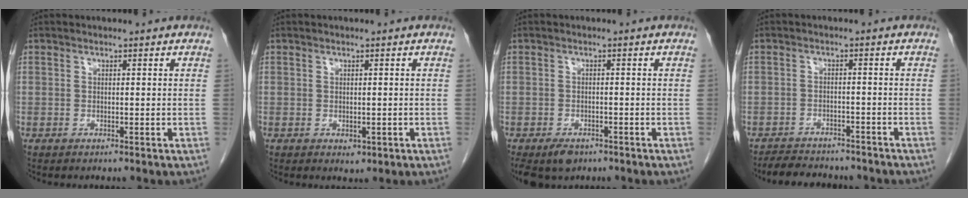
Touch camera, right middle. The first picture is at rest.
{"total": 1.5, "force": [-0.5, 0.9, 1.0], "torque": [-0.011, -0.002, 0.001]}
{"total": 4.9, "force": [-3.5, 2.6, 2.3], "torque": [-0.042, -0.006, -0.053]}
{"total": 9.0, "force": [-8.2, 2.8, 2.8], "torque": [-0.046, 0.002, -0.111]}